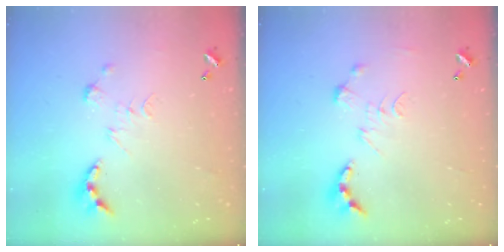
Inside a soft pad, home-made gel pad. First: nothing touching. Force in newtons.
{"total": 0.0}